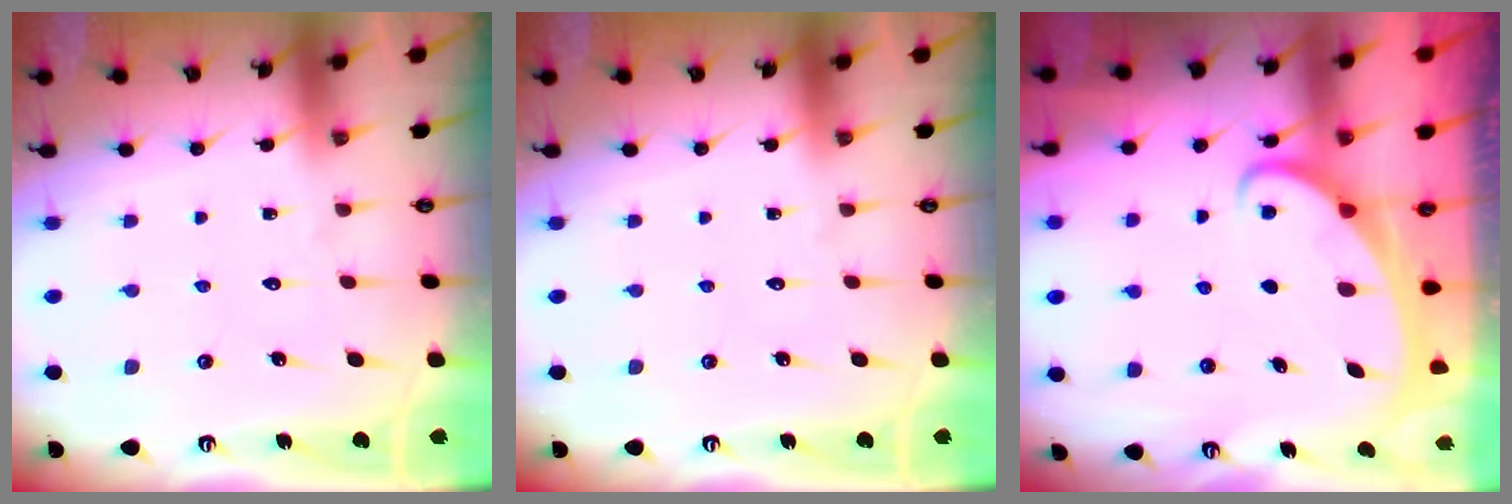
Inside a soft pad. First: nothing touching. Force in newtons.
{"total": 0.0}
{"total": 2.2, "press": 2.1, "slide": 0.3}